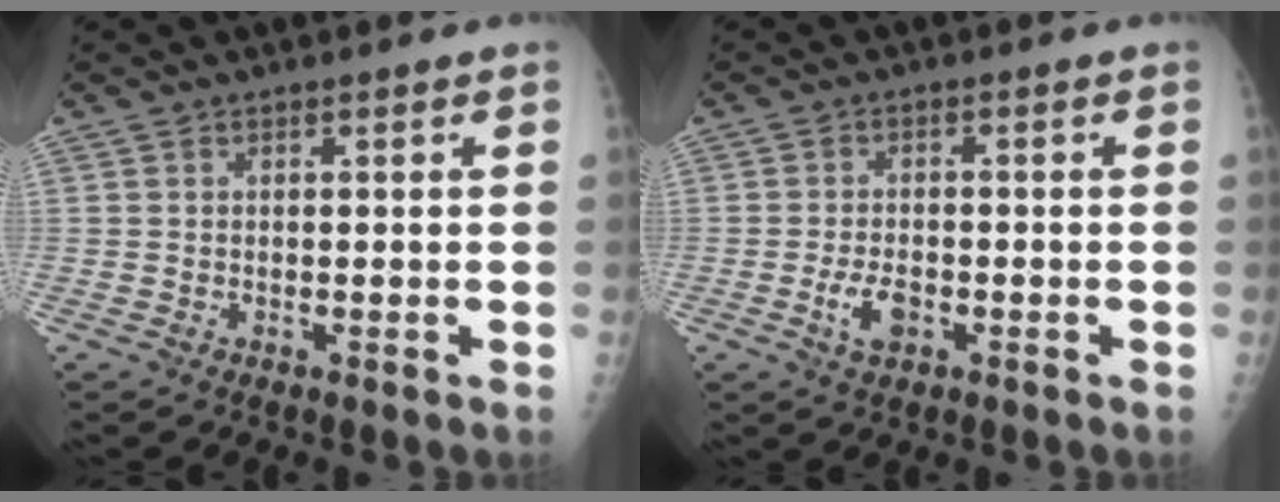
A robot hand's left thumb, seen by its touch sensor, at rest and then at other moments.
{"total": 4.2, "force": [-1.6, 2.4, 3.0], "torque": [-0.056, 0.006, -0.028]}